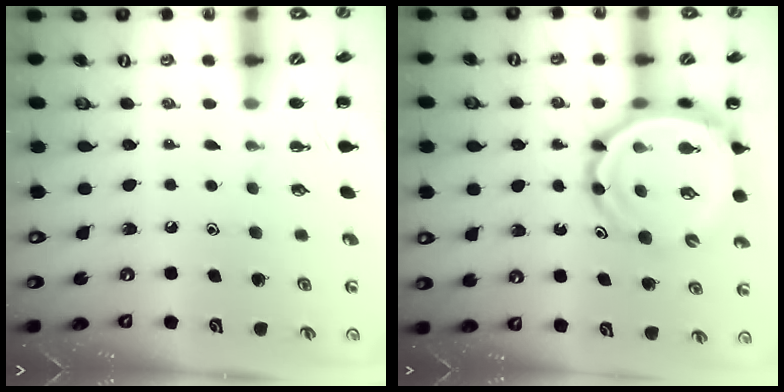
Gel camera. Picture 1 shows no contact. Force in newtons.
{"total": 11.9, "press": 11.4, "slide": 3.4}